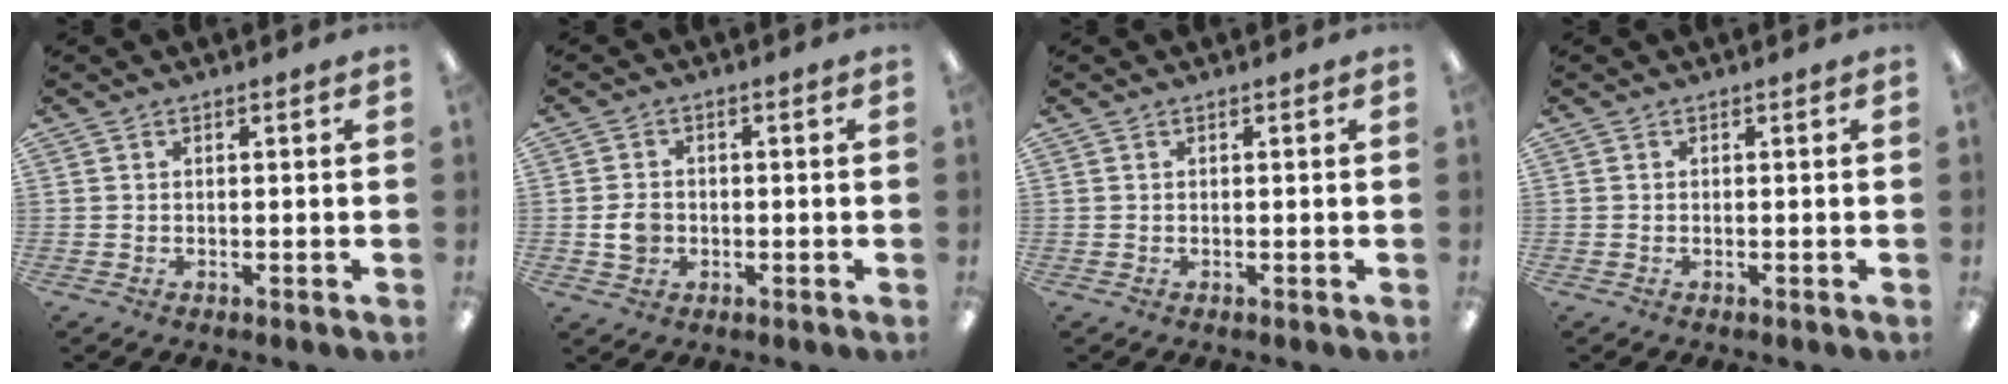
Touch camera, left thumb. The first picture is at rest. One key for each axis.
{"total": 4.0, "fx": -0.6, "fy": 3.3, "fz": 2.1, "tx": -0.035, "ty": 0.006, "tz": -0.010}
{"total": 0.0}
{"total": 0.0}